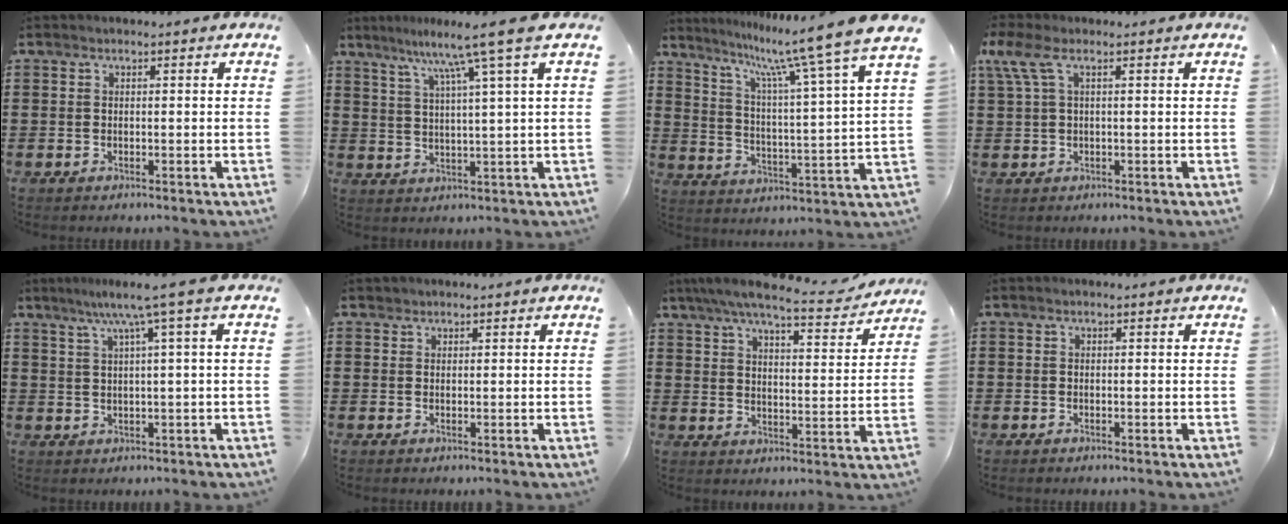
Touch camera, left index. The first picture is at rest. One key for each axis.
{"total": 7.8, "fx": 4.9, "fy": -1.5, "fz": 5.9, "tx": -0.132, "ty": -0.016, "tz": 0.076}
{"total": 10.0, "fx": 8.4, "fy": -1.4, "fz": 5.3, "tx": -0.120, "ty": -0.062, "tz": 0.126}
{"total": 3.7, "fx": 0.8, "fy": 1.2, "fz": 3.5, "tx": -0.092, "ty": -0.004, "tz": 0.006}
{"total": 5.4, "fx": 2.4, "fy": -0.4, "fz": 4.8, "tx": -0.100, "ty": 0.001, "tz": 0.035}
{"total": 0.8, "fx": 0.6, "fy": 0.4, "fz": 0.1, "tx": -0.004, "ty": 0.002, "tz": 0.013}
{"total": 7.6, "fx": 6.6, "fy": 0.5, "fz": 3.8, "tx": -0.098, "ty": -0.033, "tz": 0.114}
{"total": 0.0}